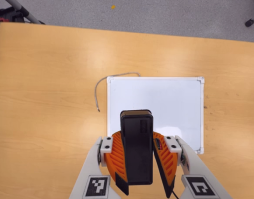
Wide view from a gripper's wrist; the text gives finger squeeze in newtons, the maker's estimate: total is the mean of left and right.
{"total": 9.8, "left": 9.7, "right": 10.0}